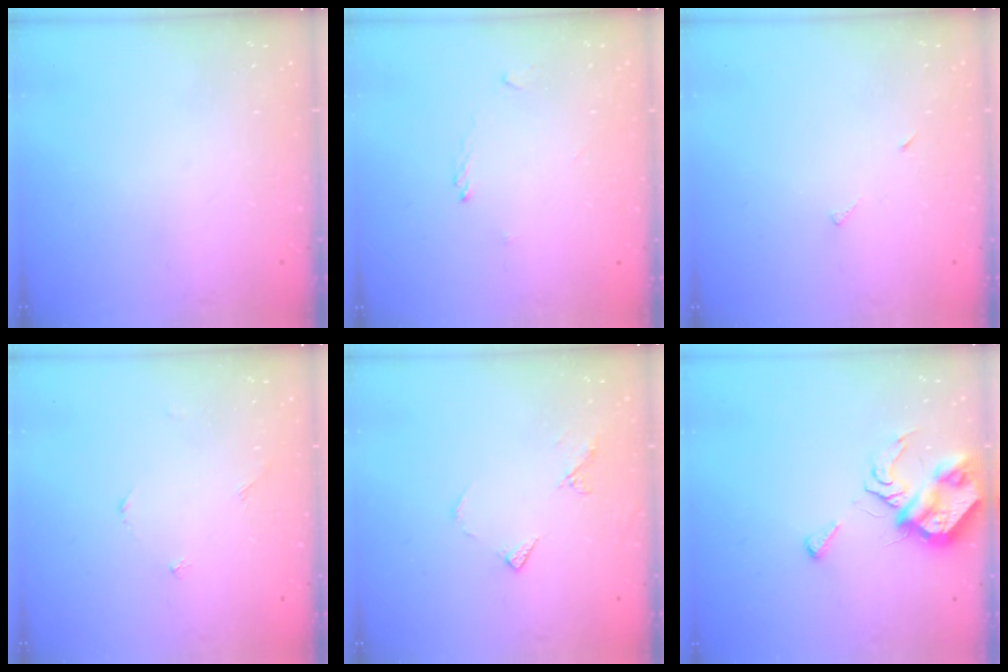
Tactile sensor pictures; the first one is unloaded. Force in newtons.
{"total": 1.4, "press": 1.3, "slide": 0.2}
{"total": 4.8, "press": 4.8, "slide": 0.6}
{"total": 1.8, "press": 1.8, "slide": 0.2}
{"total": 6.8, "press": 6.8, "slide": 0.6}
{"total": 8.3, "press": 8.2, "slide": 1.0}